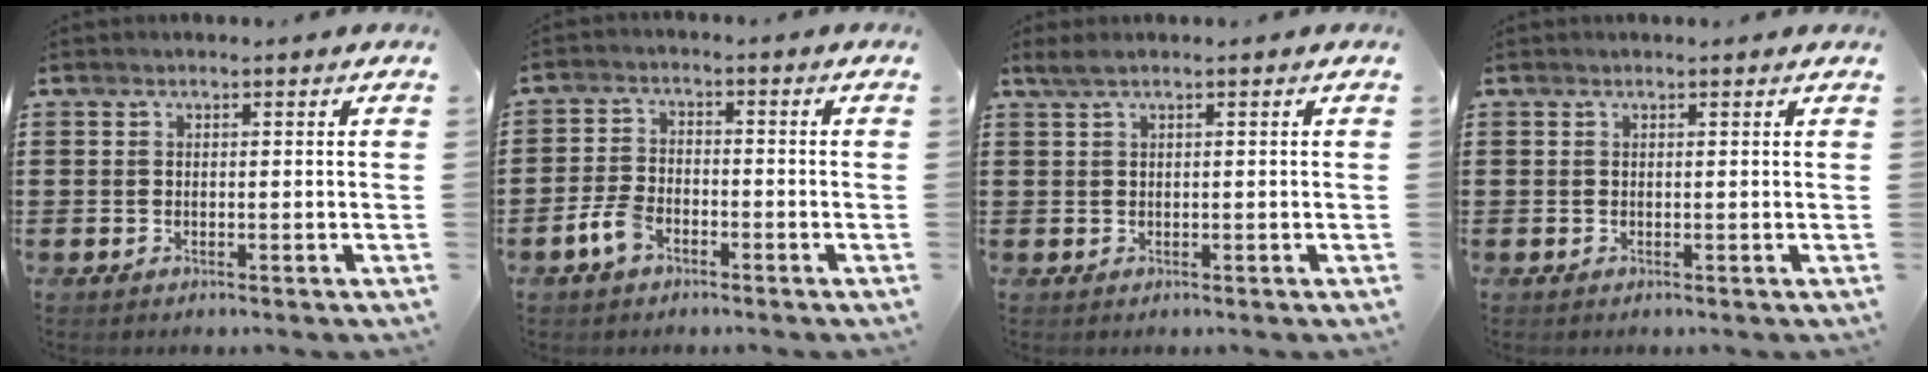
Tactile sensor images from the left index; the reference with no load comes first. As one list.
[{"total": 4.5, "force": [-2.6, 2.3, 2.9], "torque": [-0.075, 0.001, -0.054]}, {"total": 1.1, "force": [0.4, 0.1, 1.1], "torque": [-0.020, -0.002, 0.009]}, {"total": 0.0}]